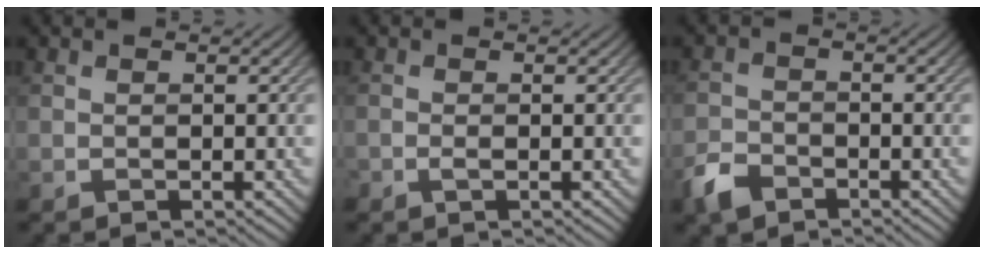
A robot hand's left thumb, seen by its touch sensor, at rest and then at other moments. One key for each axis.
{"total": 0.8, "fx": -0.5, "fy": 0.2, "fz": 0.6, "tx": -0.018, "ty": -0.002, "tz": -0.009}
{"total": 3.9, "fx": -2.9, "fy": 2.1, "fz": 1.6, "tx": -0.041, "ty": -0.007, "tz": -0.068}